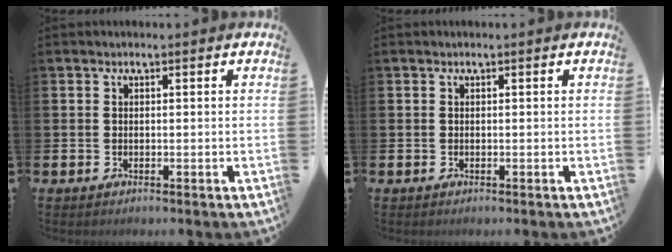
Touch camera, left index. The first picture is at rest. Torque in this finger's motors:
{"motor_torque": [0.00, 0.00, 0.00, 0.00]}